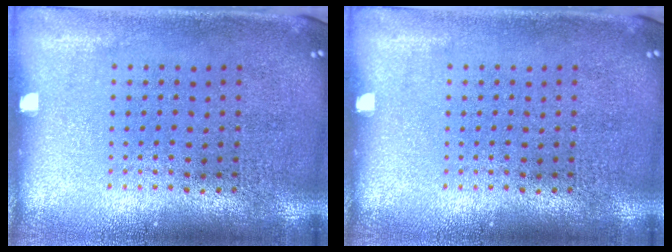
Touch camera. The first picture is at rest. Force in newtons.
{"total": 0.0}